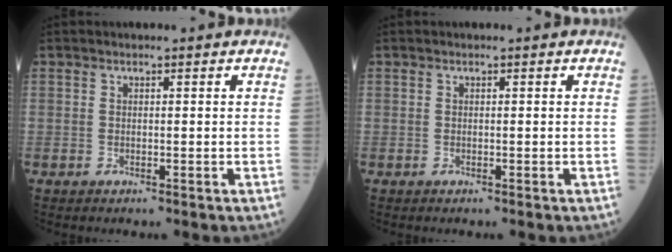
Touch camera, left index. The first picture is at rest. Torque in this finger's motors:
{"motor_torque": [-0.04, 0.04, 0.01, 0.00]}